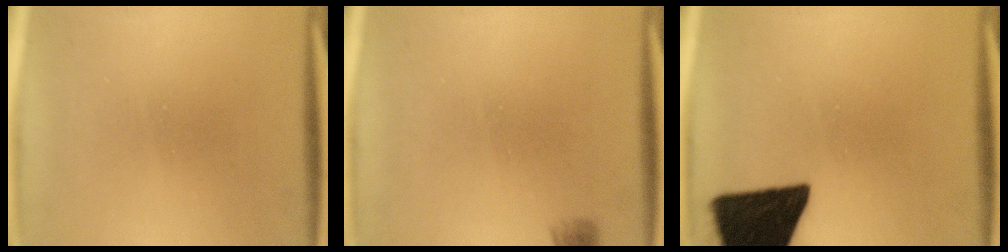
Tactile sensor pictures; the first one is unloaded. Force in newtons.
{"total": 2.9}
{"total": 18.0}